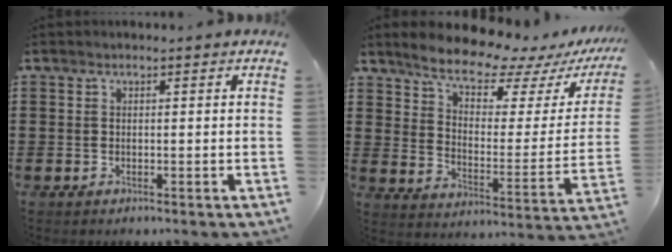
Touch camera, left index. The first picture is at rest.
{"total": 9.4, "force": [8.4, 1.9, 3.8], "torque": [-0.092, -0.058, 0.143]}